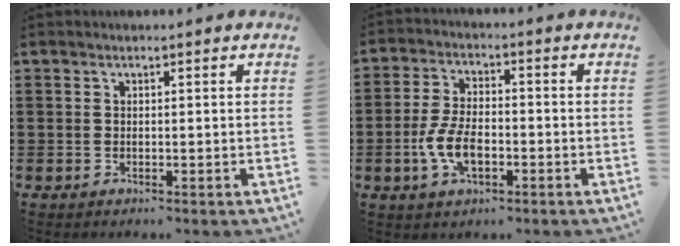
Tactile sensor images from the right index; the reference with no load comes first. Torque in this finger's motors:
{"motor_torque": [2.14, 0.00, 0.88, 0.20]}